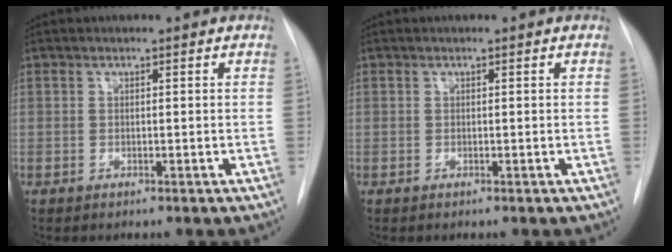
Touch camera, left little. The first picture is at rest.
{"total": 0.0}